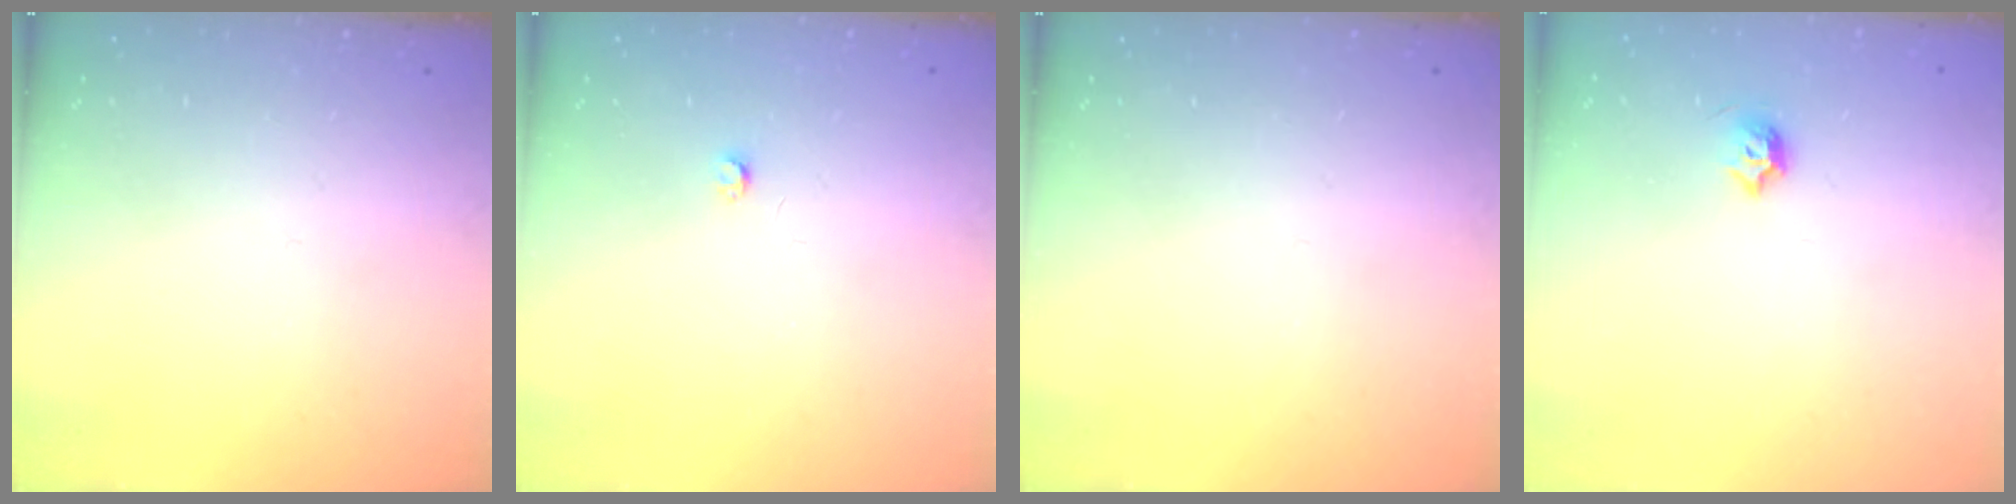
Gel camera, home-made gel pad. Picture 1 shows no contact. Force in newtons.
{"total": 2.5, "press": 2.5, "slide": 0.4}
{"total": 0.0}
{"total": 4.7, "press": 4.6, "slide": 1.2}